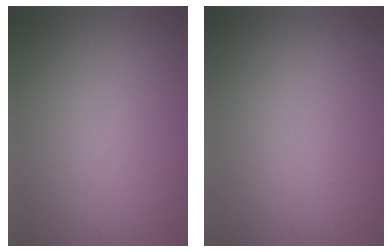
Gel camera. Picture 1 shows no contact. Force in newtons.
{"total": 0.0}